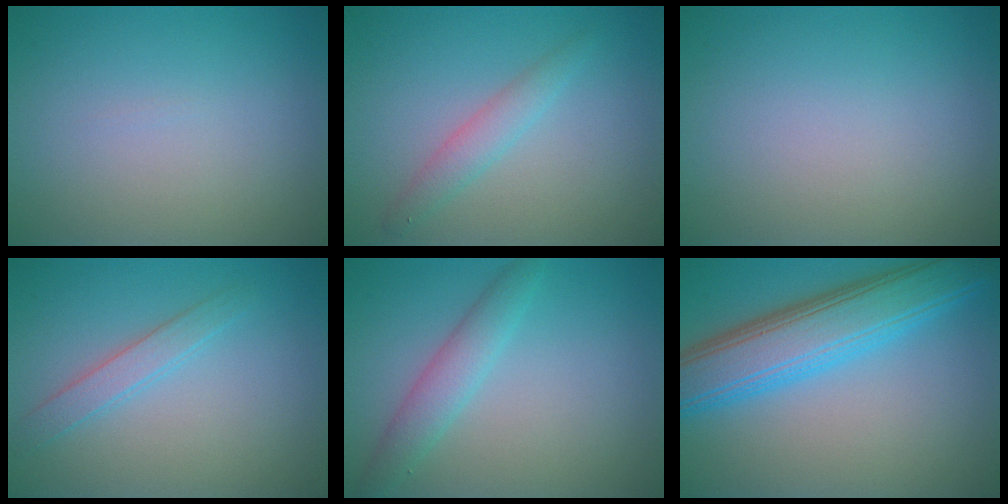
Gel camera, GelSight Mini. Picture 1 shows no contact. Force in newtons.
{"total": 2.0, "press": 2.0, "slide": 0.1}
{"total": 0.0}
{"total": 2.0, "press": 2.0, "slide": 0.1}
{"total": 2.8, "press": 2.8, "slide": 0.1}
{"total": 8.0, "press": 8.0, "slide": 0.4}